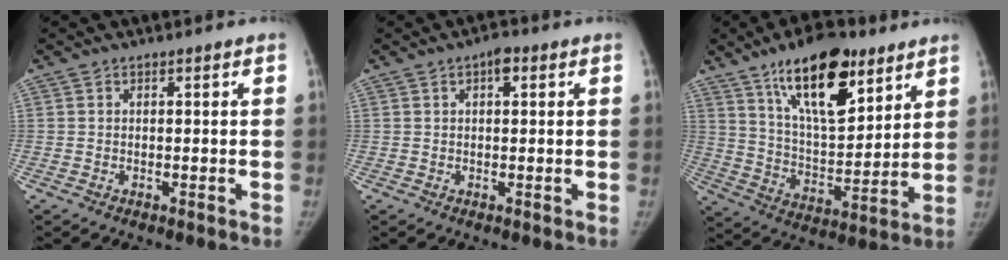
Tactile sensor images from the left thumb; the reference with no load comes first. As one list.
[{"total": 2.5, "force": [1.1, 1.4, 1.8], "torque": [-0.018, 0.001, 0.011]}, {"total": 19.5, "force": [11.6, 8.2, 13.4], "torque": [-0.178, -0.060, 0.201]}]